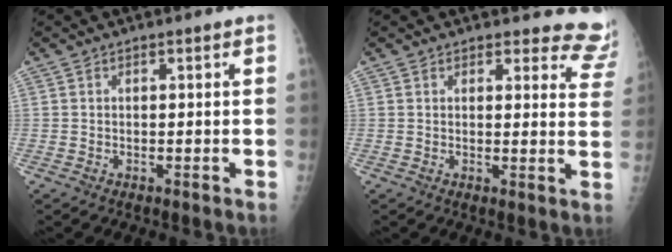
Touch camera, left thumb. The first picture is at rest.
{"total": 9.2, "force": [8.8, 2.7, -0.1], "torque": [0.060, -0.067, 0.059]}